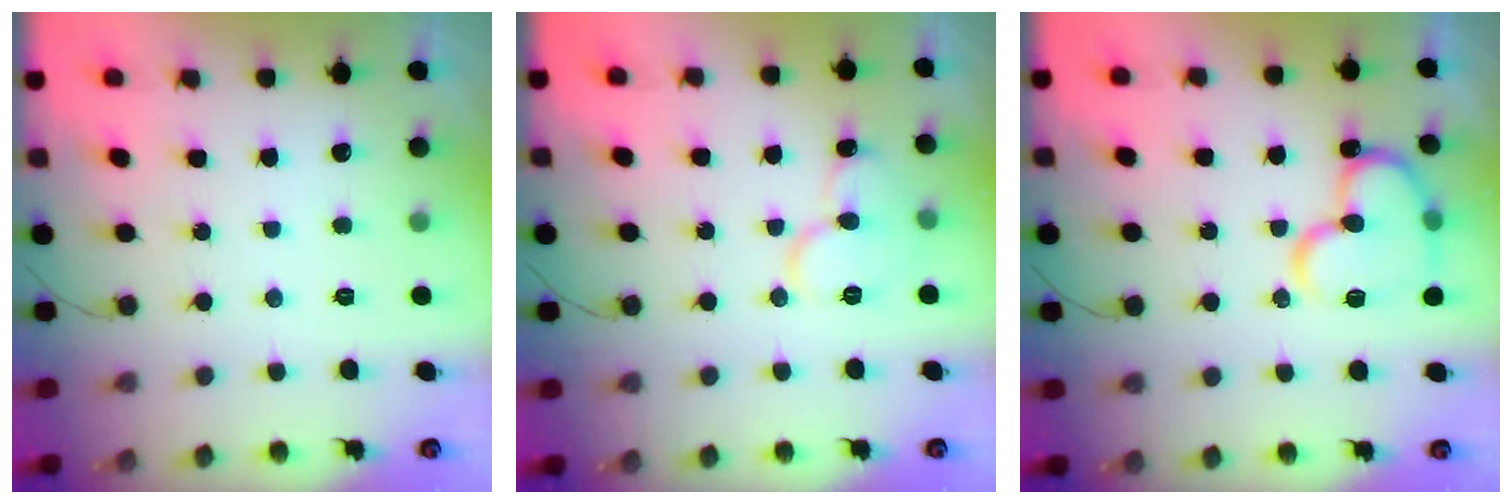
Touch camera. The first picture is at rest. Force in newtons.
{"total": 8.9, "press": 8.8, "slide": 1.1}
{"total": 15.5, "press": 15.4, "slide": 1.5}